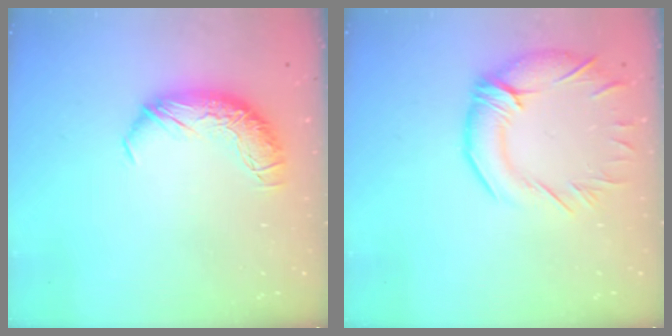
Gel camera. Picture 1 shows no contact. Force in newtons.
{"total": 5.4, "press": 4.9, "slide": 2.2}